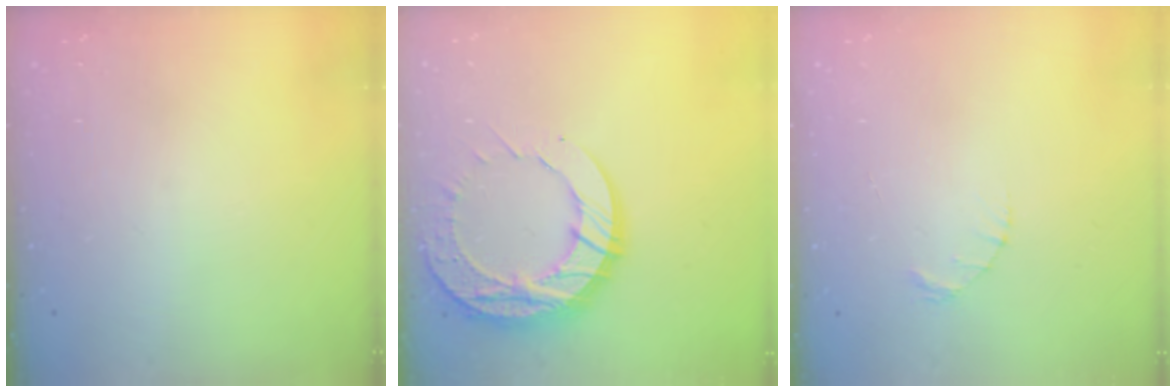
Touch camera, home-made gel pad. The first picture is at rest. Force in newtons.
{"total": 16.1, "press": 16.1, "slide": 1.3}
{"total": 1.4, "press": 1.4, "slide": 0.2}